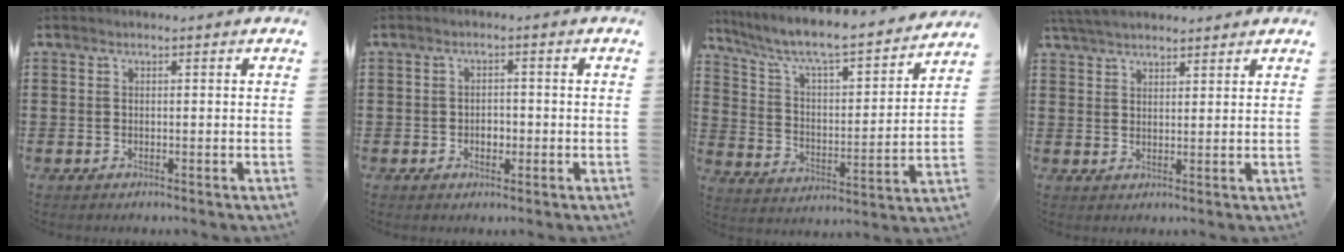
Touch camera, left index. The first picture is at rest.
{"total": 1.9, "force": [-0.6, 1.3, 1.3], "torque": [-0.028, 0.003, -0.014]}
{"total": 6.2, "force": [5.4, 0.6, 3.0], "torque": [-0.085, -0.047, 0.083]}
{"total": 4.5, "force": [4.1, 0.9, 1.5], "torque": [-0.041, -0.002, 0.079]}